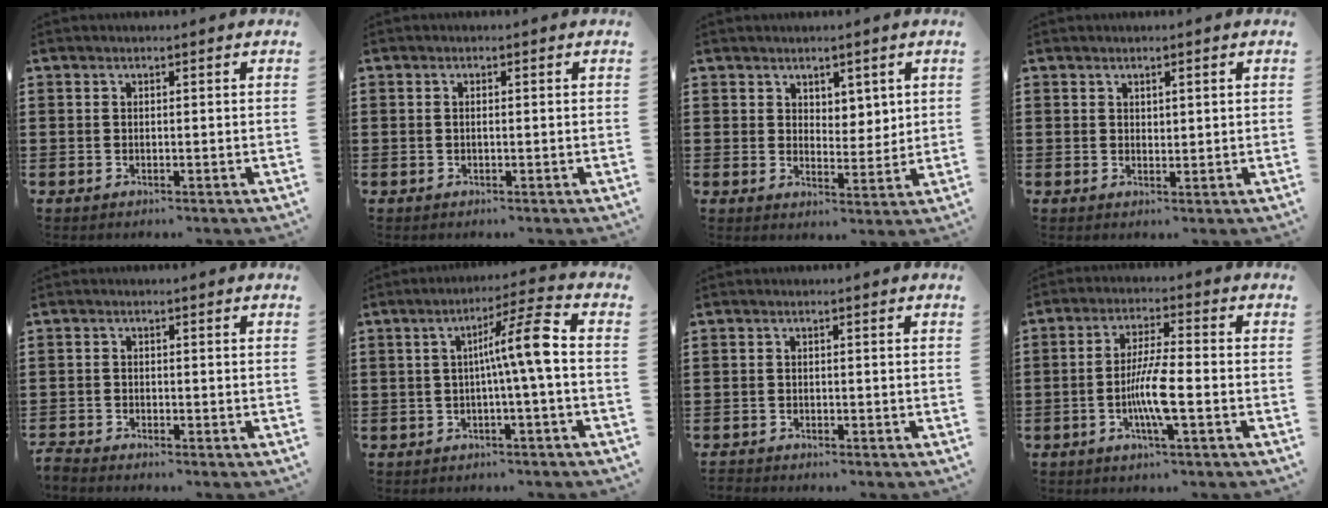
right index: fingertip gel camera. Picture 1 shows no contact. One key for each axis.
{"total": 0.6, "fx": -0.1, "fy": 0.1, "fz": 0.6, "tx": -0.012, "ty": -0.003, "tz": -0.001}
{"total": 3.8, "fx": 2.8, "fy": 2.5, "fz": 0.4, "tx": -0.012, "ty": 0.001, "tz": 0.052}
{"total": 1.0, "fx": 0.8, "fy": 0.5, "fz": 0.4, "tx": -0.009, "ty": 0.002, "tz": 0.015}
{"total": 1.5, "fx": -1.5, "fy": 0.0, "fz": 0.0, "tx": -0.003, "ty": -0.001, "tz": -0.033}
{"total": 8.4, "fx": -0.1, "fy": 0.2, "fz": 8.4, "tx": -0.139, "ty": -0.002, "tz": -0.015}
{"total": 0.8, "fx": -0.8, "fy": 0.1, "fz": -0.1, "tx": 0.001, "ty": 0.002, "tz": -0.018}
{"total": 7.4, "fx": -2.1, "fy": 1.0, "fz": 7.0, "tx": -0.145, "ty": -0.012, "tz": -0.045}